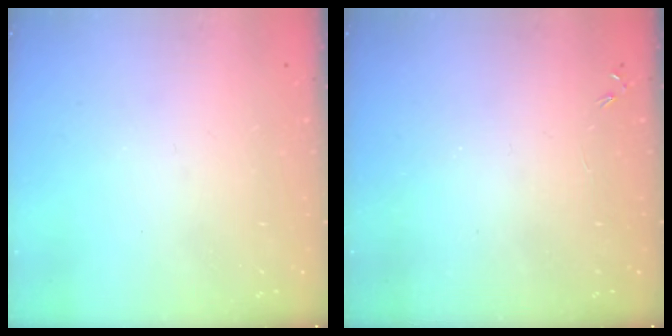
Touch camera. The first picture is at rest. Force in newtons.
{"total": 0.0}